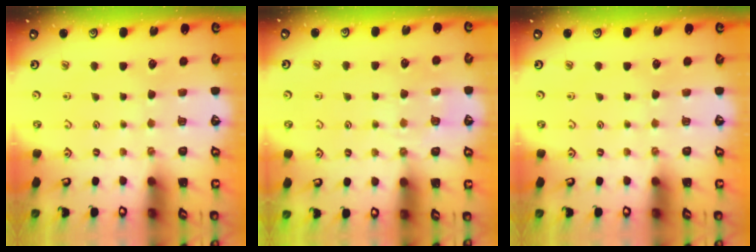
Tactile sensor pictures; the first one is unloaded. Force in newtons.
{"total": 4.9, "press": 4.8, "slide": 0.8}
{"total": 0.0}